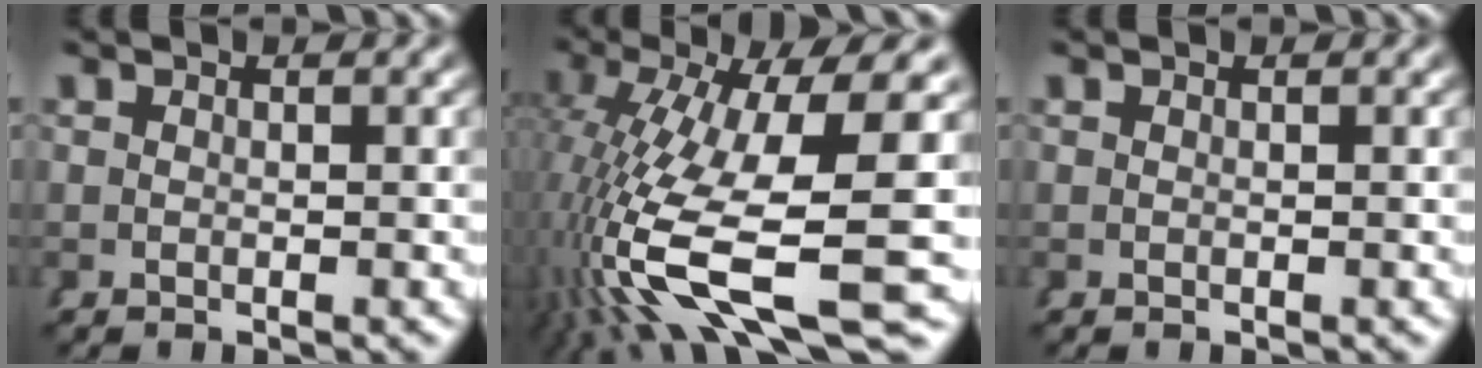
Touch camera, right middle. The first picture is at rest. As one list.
[{"total": 12.6, "force": [-4.6, 4.5, 10.8], "torque": [-0.186, -0.039, -0.044]}, {"total": 0.0}]